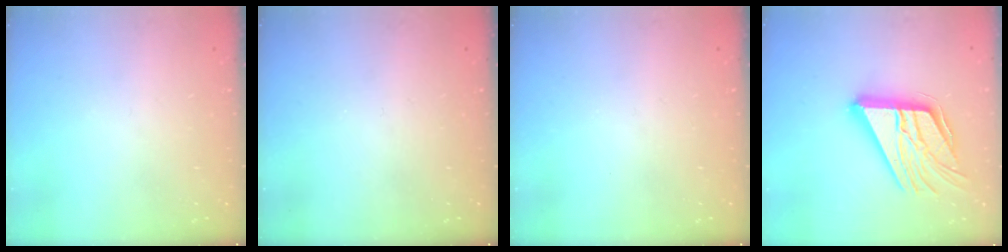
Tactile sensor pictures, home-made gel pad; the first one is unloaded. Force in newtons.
{"total": 0.0}
{"total": 0.0}
{"total": 21.6, "press": 21.5, "slide": 2.3}